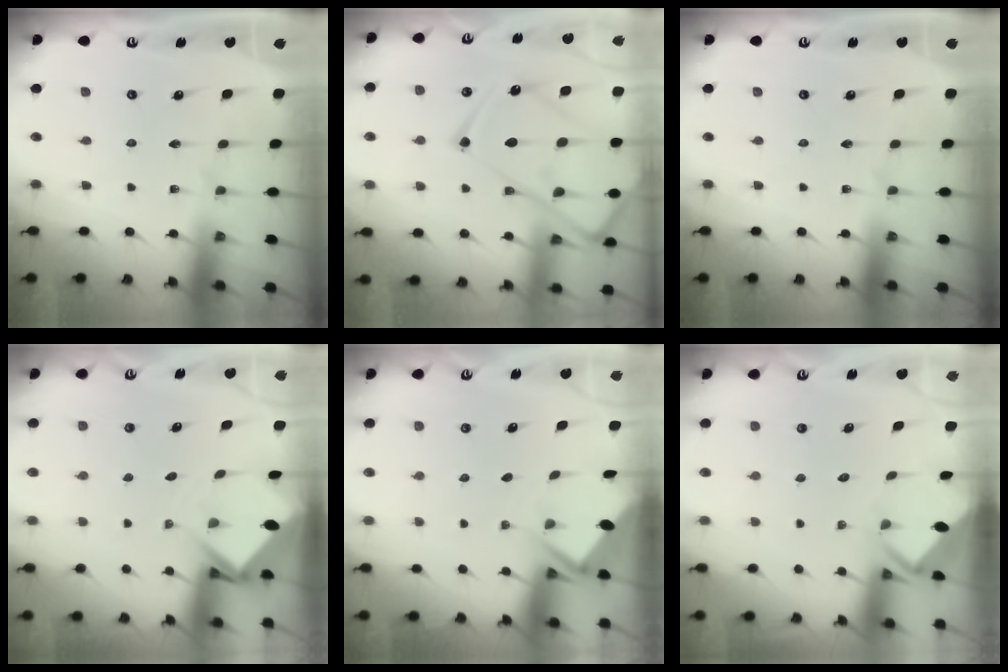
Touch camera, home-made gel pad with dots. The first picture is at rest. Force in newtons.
{"total": 22.6, "press": 22.5, "slide": 2.2}
{"total": 0.0}
{"total": 3.8, "press": 3.8, "slide": 0.3}
{"total": 2.8, "press": 2.8, "slide": 0.3}
{"total": 3.4, "press": 3.4, "slide": 0.2}